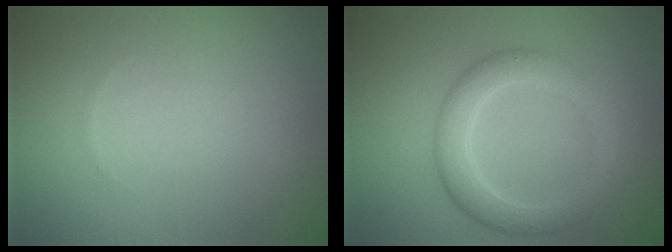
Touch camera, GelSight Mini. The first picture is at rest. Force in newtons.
{"total": 3.6, "press": 3.6, "slide": 0.1}